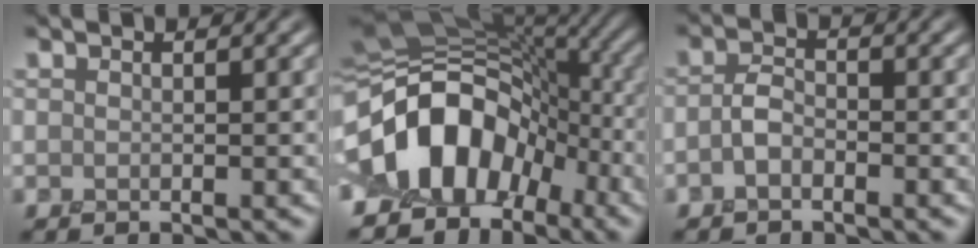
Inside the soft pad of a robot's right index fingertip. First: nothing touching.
{"total": 10.5, "force": [-5.1, 6.4, 6.6], "torque": [-0.104, 0.019, -0.102]}
{"total": 1.4, "force": [-1.0, 0.7, 0.7], "torque": [-0.017, 0.007, -0.020]}